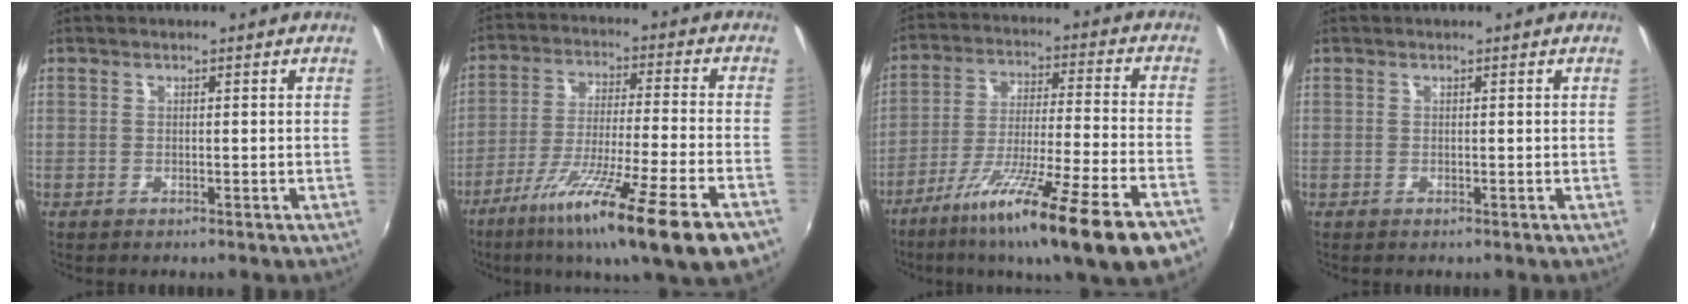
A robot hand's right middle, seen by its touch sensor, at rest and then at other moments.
{"total": 20.0, "force": [-12.6, 0.2, 15.6], "torque": [-0.272, -0.071, -0.202]}
{"total": 21.6, "force": [-14.6, 0.2, 16.0], "torque": [-0.276, -0.072, -0.231]}
{"total": 0.0}